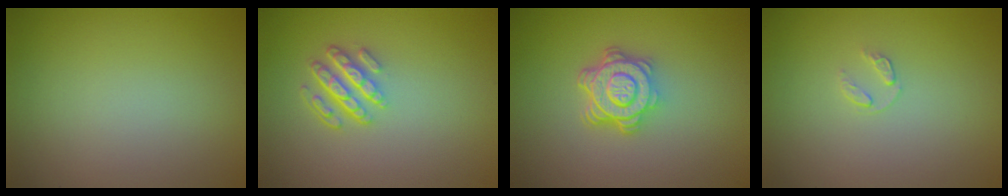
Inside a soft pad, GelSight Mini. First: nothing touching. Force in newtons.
{"total": 4.0, "press": 3.0, "slide": 2.7}
{"total": 4.8, "press": 3.7, "slide": 3.1}
{"total": 0.8, "press": 0.5, "slide": 0.6}